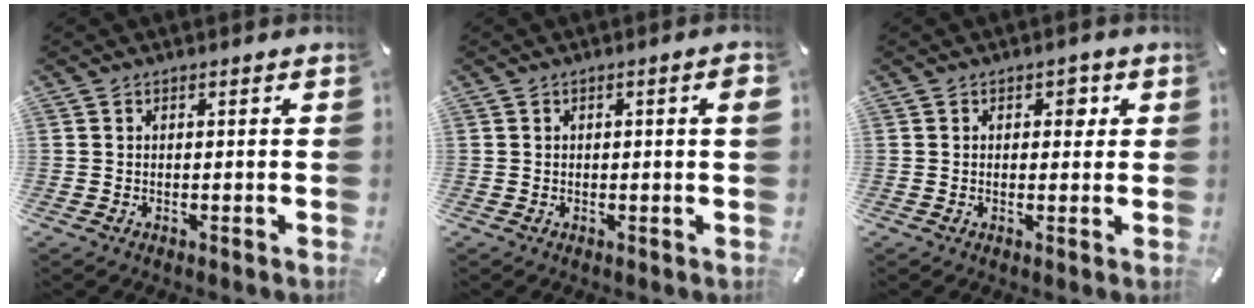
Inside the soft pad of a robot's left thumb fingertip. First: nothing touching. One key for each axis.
{"total": 1.9, "fx": 0.1, "fy": 0.4, "fz": 1.9, "tx": -0.024, "ty": -0.002, "tz": -0.001}
{"total": 3.0, "fx": 0.8, "fy": 2.1, "fz": 1.9, "tx": -0.009, "ty": -0.004, "tz": 0.004}